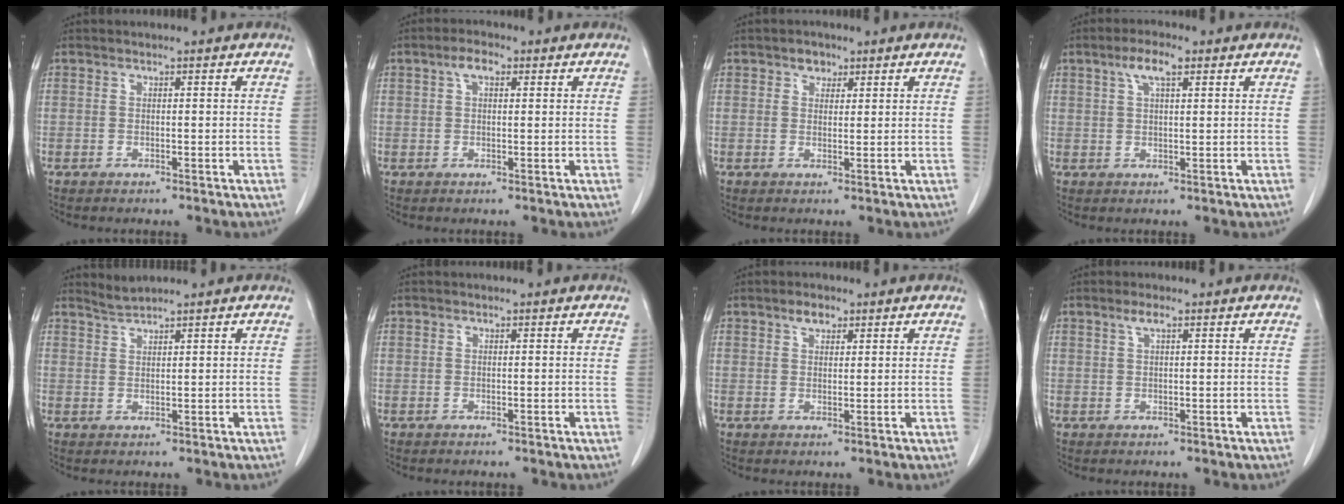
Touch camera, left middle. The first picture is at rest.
{"total": 2.9, "force": [1.3, 1.4, 2.2], "torque": [-0.044, 0.011, 0.022]}
{"total": 2.0, "force": [1.2, 1.4, 0.6], "torque": [-0.009, 0.001, 0.017]}
{"total": 4.3, "force": [2.3, 1.1, 3.4], "torque": [-0.074, 0.009, 0.043]}
{"total": 1.9, "force": [1.8, -0.7, -0.1], "torque": [-0.003, -0.003, 0.041]}
{"total": 0.0}
{"total": 2.4, "force": [1.6, 1.3, 1.3], "torque": [-0.027, 0.004, 0.027]}
{"total": 1.7, "force": [1.0, 0.2, 1.3], "torque": [-0.032, 0.004, 0.020]}